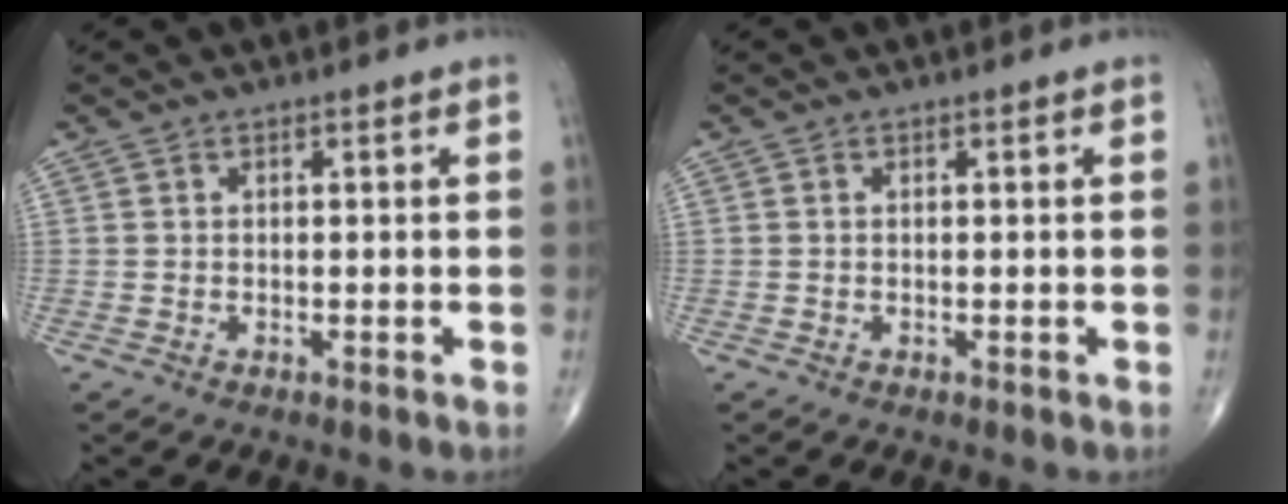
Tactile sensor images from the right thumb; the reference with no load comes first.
{"total": 0.0}